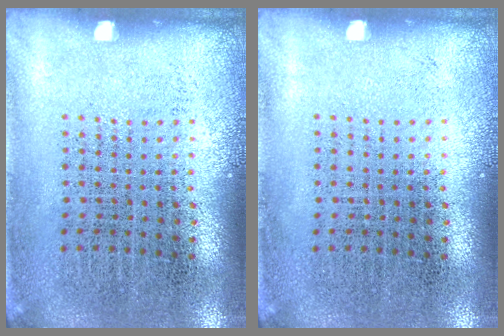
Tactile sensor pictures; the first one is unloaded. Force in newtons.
{"total": 0.0}